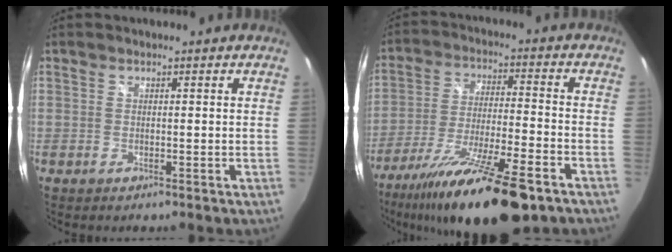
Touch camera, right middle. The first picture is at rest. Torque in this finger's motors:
{"motor_torque": [1.43, -0.71, 0.60, 0.21]}